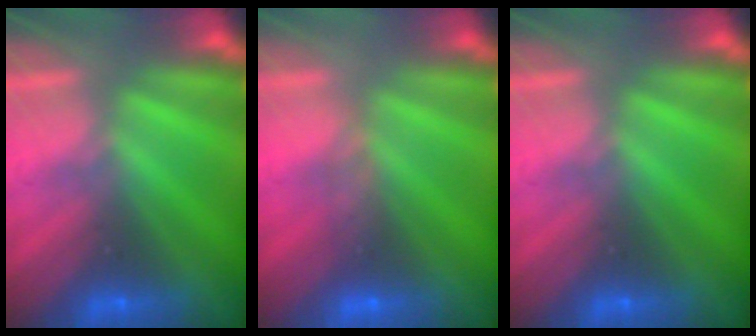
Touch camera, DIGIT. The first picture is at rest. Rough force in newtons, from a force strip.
{"total": 3.5}
{"total": 0.0}